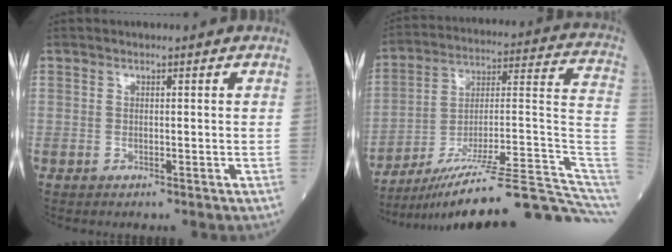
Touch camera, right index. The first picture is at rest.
{"total": 26.7, "force": [-21.1, 1.3, 16.2], "torque": [-0.149, 0.021, -0.318]}